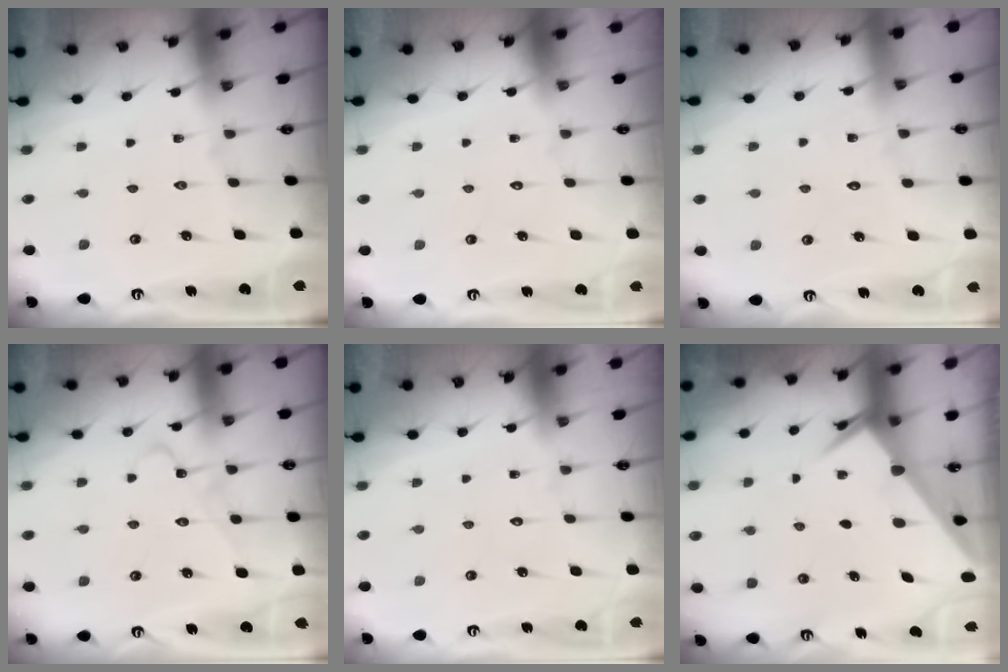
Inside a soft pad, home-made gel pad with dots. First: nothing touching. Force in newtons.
{"total": 1.7, "press": 1.7, "slide": 0.1}
{"total": 4.2, "press": 4.2, "slide": 0.5}
{"total": 3.1, "press": 3.1, "slide": 0.5}
{"total": 1.7, "press": 1.7, "slide": 0.1}
{"total": 2.5, "press": 2.5, "slide": 0.2}